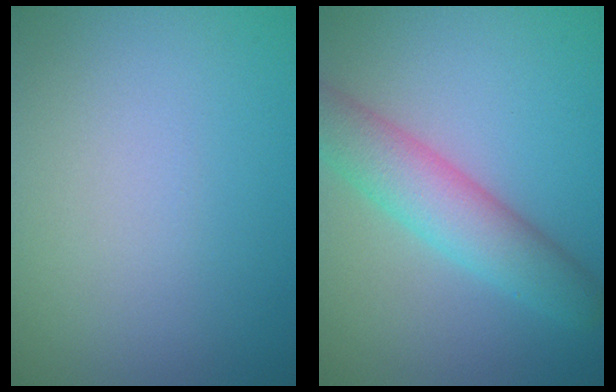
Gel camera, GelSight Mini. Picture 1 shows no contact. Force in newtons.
{"total": 5.6, "press": 5.6, "slide": 0.2}